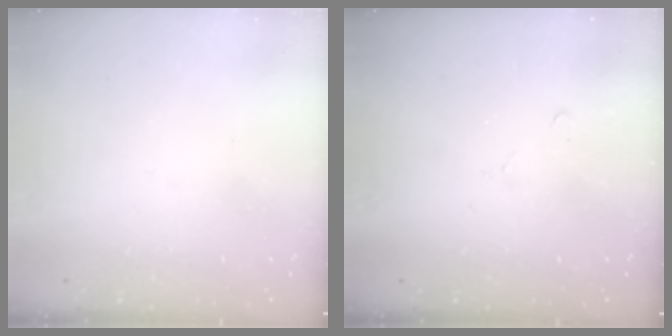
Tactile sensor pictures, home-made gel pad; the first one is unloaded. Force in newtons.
{"total": 5.5, "press": 5.5, "slide": 0.7}